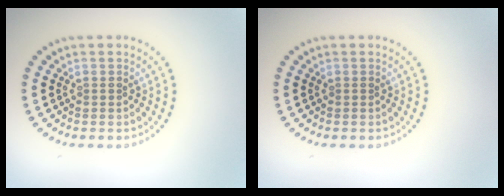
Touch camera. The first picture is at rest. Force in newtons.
{"total": 0.0}